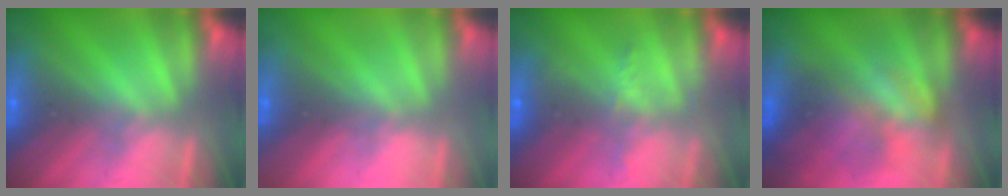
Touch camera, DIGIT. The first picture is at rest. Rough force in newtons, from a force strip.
{"total": 2.3}
{"total": 2.3}
{"total": 4.6}